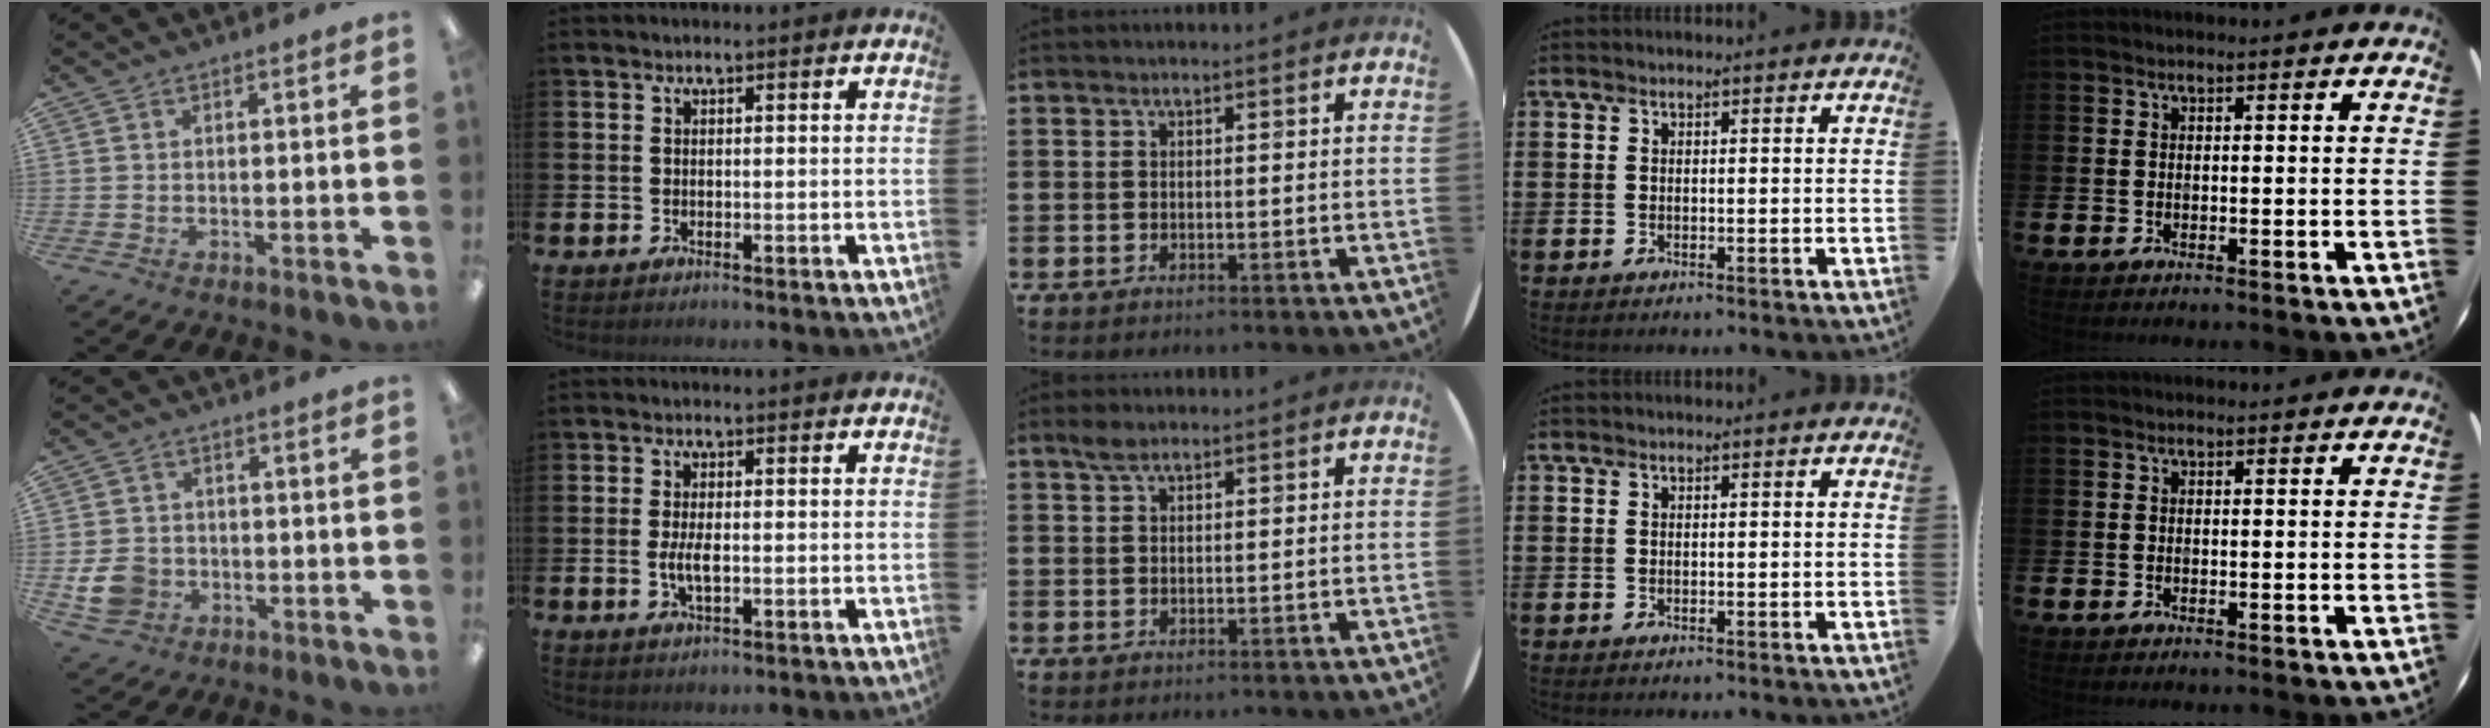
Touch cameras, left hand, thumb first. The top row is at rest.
{"thumb": {"total": 6.8, "force": [-1.7, 6.0, 2.8], "torque": [-0.053, 0.009, -0.028]}, "index": {"total": 2.9, "force": [-0.3, 1.1, 2.7], "torque": [-0.046, -0.001, -0.007]}, "middle": {"total": 1.9, "force": [1.5, 0.7, 1.0], "torque": [-0.013, 0.002, 0.024]}}